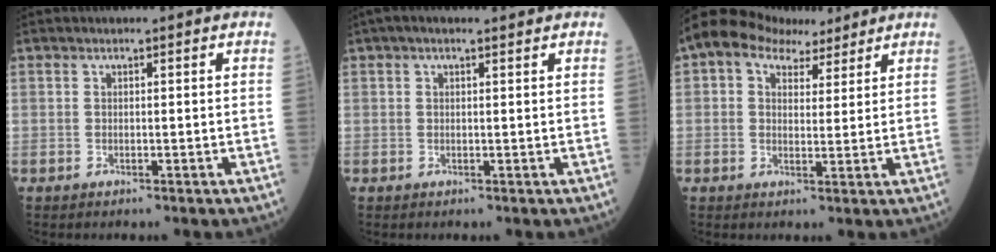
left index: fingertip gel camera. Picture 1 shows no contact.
{"total": 2.5, "force": [1.7, 0.6, 1.7], "torque": [-0.035, 0.022, 0.028]}
{"total": 7.8, "force": [5.7, 4.4, 3.1], "torque": [-0.056, 0.038, 0.095]}